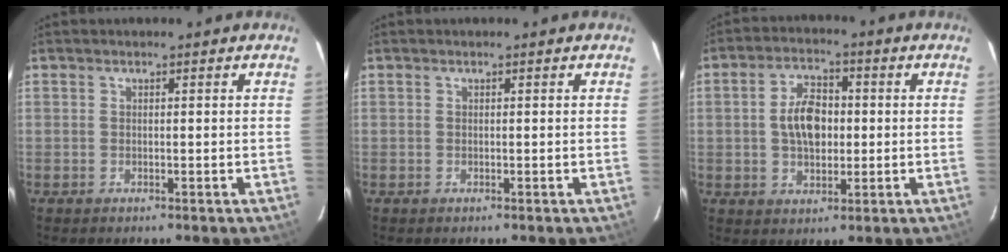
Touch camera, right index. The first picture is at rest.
{"total": 0.0}
{"total": 8.1, "force": [0.2, 5.1, 6.3], "torque": [-0.113, 0.016, 0.007]}